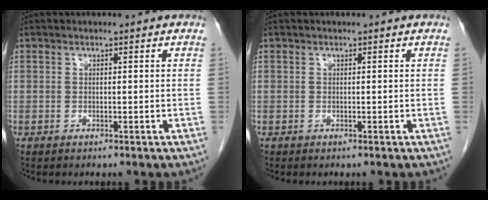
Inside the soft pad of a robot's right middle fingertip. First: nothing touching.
{"total": 0.0}